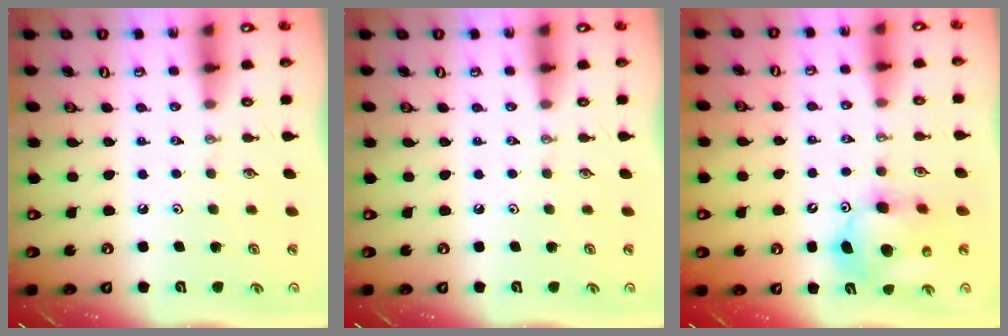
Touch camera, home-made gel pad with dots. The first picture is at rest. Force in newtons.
{"total": 0.0}
{"total": 11.8, "press": 11.6, "slide": 2.1}